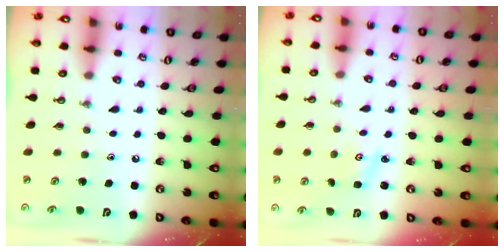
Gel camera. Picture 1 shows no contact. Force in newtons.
{"total": 1.0, "press": 0.9, "slide": 0.2}